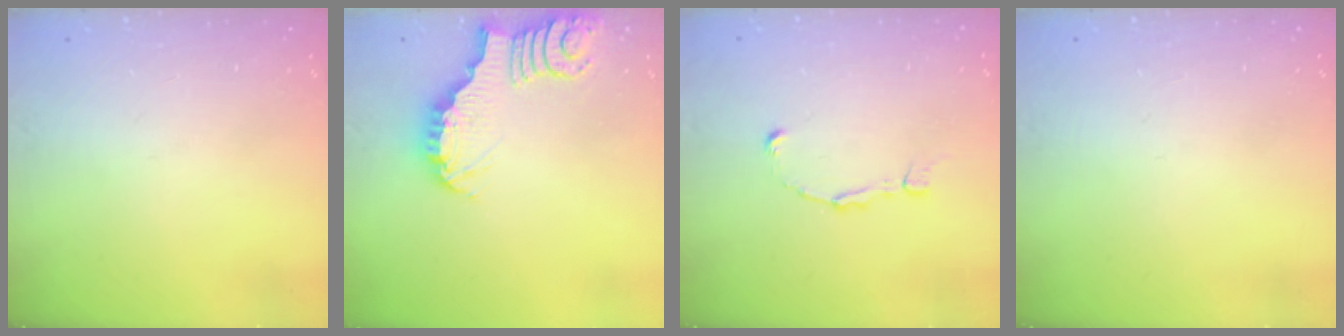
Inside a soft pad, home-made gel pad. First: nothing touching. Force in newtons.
{"total": 3.7, "press": 3.6, "slide": 0.4}
{"total": 1.5, "press": 1.5, "slide": 0.1}
{"total": 0.0}